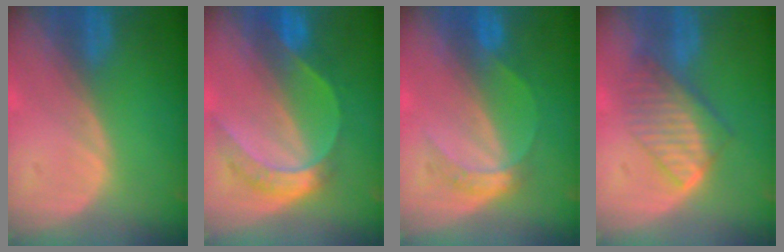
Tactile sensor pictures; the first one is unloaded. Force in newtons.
{"total": 7.7, "press": 6.5, "slide": 4.2}
{"total": 3.8, "press": 3.8, "slide": 0.4}
{"total": 7.1, "press": 6.5, "slide": 2.8}